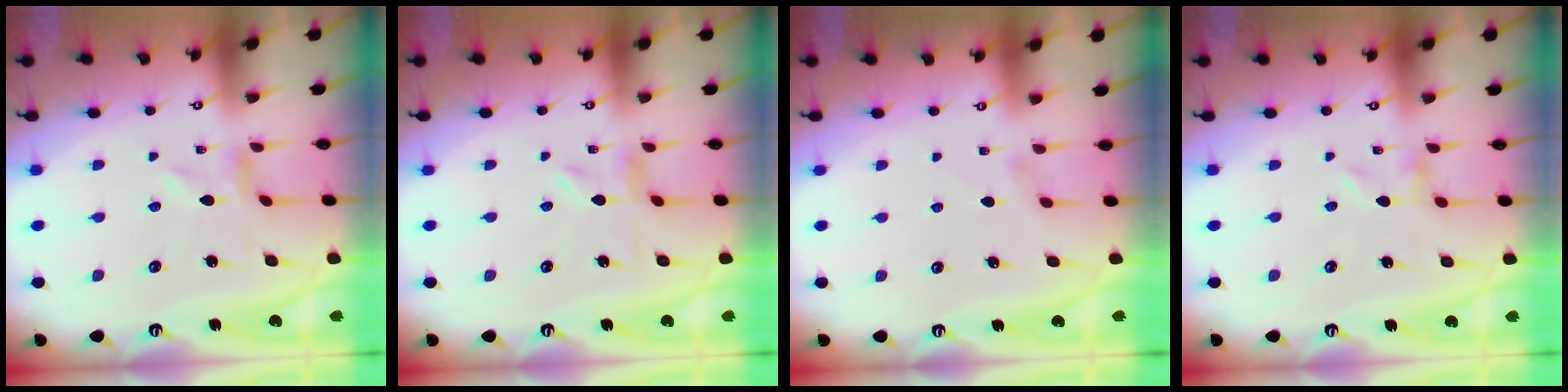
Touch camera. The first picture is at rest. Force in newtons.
{"total": 1.7, "press": 1.7, "slide": 0.3}
{"total": 1.1, "press": 1.0, "slide": 0.3}
{"total": 0.0}